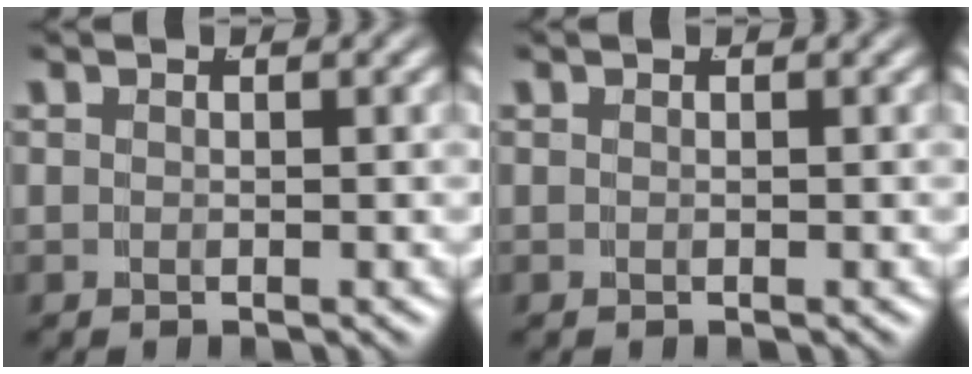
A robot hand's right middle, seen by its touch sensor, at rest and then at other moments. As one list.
[{"total": 0.0}]